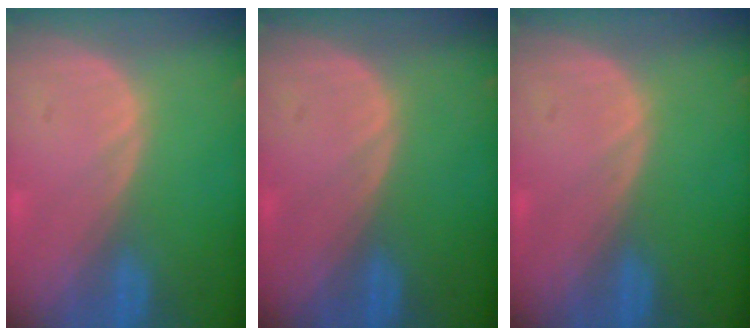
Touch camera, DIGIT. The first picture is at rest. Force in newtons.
{"total": 0.0}
{"total": 0.0}